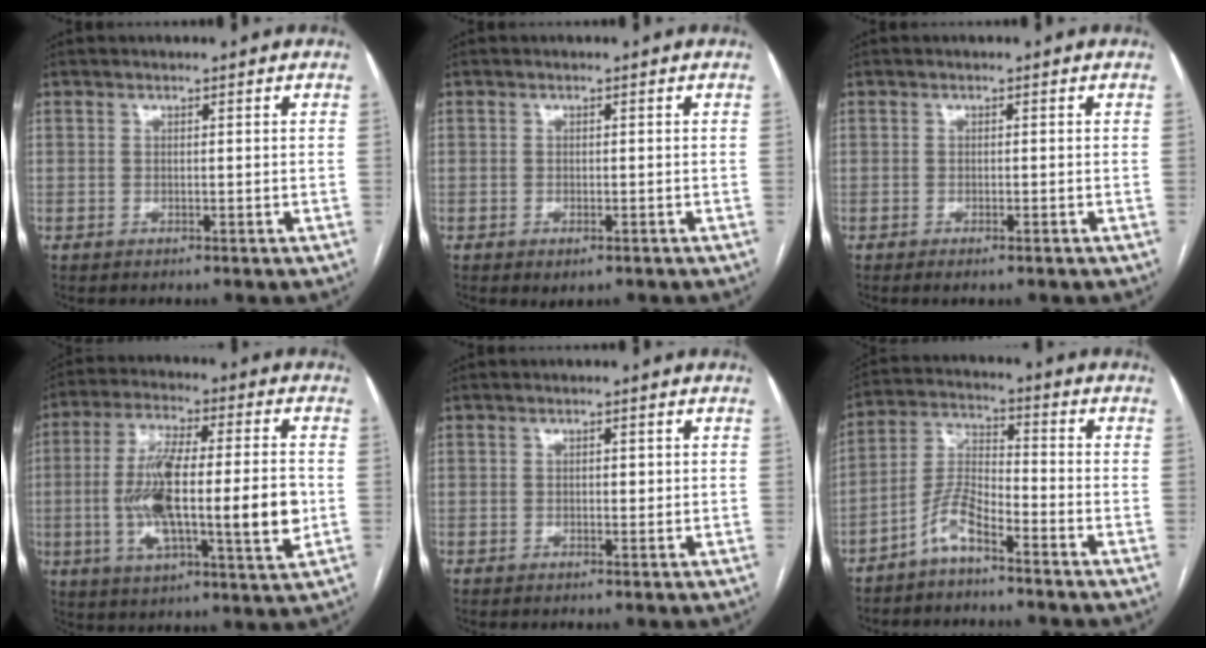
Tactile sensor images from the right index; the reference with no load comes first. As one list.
[{"total": 1.7, "force": [-0.9, 0.8, 1.1], "torque": [-0.016, -0.002, -0.004]}, {"total": 1.4, "force": [-0.9, 0.2, 1.0], "torque": [-0.019, -0.003, -0.012]}, {"total": 18.5, "force": [-2.1, 3.3, 18.1], "torque": [-0.324, 0.002, -0.034]}, {"total": 1.2, "force": [0.2, 0.6, 1.0], "torque": [-0.015, 0.000, 0.003]}, {"total": 6.5, "force": [-4.6, 1.5, 4.3], "torque": [-0.106, 0.004, -0.094]}]